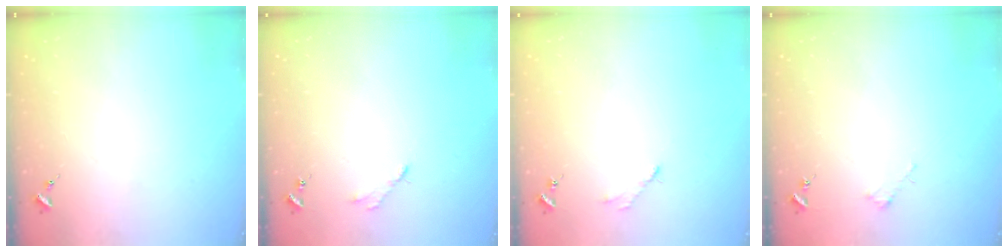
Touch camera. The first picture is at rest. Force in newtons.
{"total": 2.8, "press": 2.8, "slide": 0.4}
{"total": 2.8, "press": 2.8, "slide": 0.4}
{"total": 1.8, "press": 1.8, "slide": 0.2}